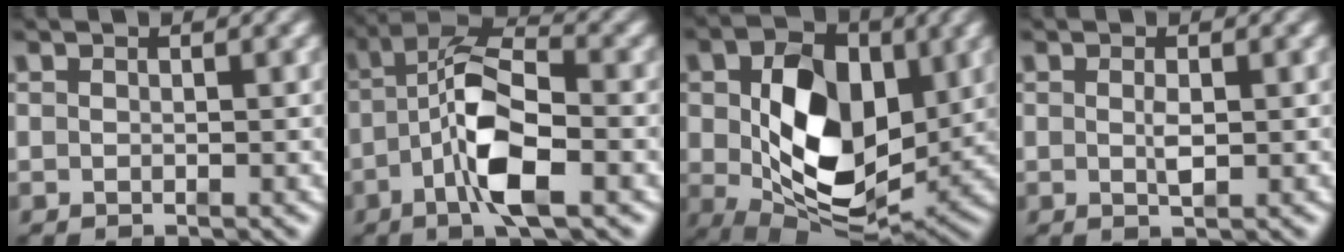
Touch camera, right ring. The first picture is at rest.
{"total": 8.6, "force": [0.0, 4.5, 7.4], "torque": [-0.115, -0.007, -0.007]}
{"total": 13.3, "force": [0.0, 8.5, 10.2], "torque": [-0.167, -0.035, 0.014]}
{"total": 1.3, "force": [-0.2, 0.1, 1.3], "torque": [-0.020, 0.002, -0.004]}